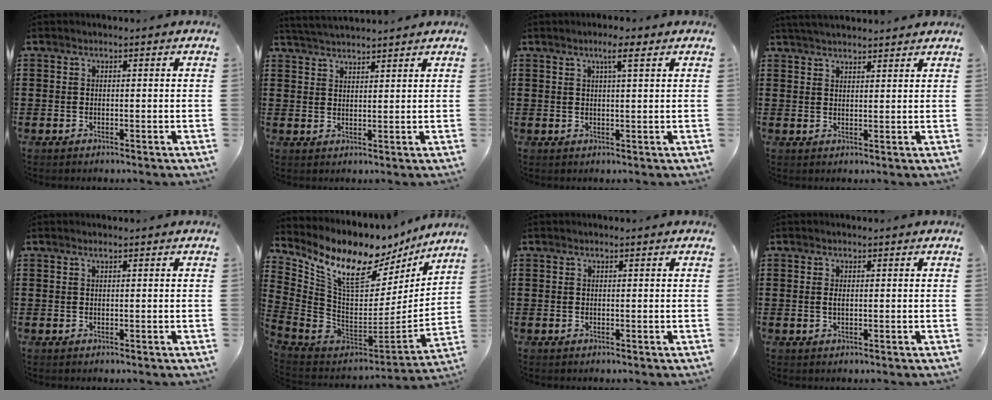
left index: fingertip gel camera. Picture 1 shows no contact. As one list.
[{"total": 2.9, "force": [2.9, -0.2, 0.3], "torque": [-0.015, -0.007, 0.055]}, {"total": 3.4, "force": [2.0, 0.3, 2.8], "torque": [-0.052, 0.001, 0.031]}, {"total": 2.9, "force": [2.9, 0.0, 0.6], "torque": [-0.019, -0.002, 0.056]}, {"total": 0.5, "force": [0.3, 0.0, 0.4], "torque": [-0.007, -0.001, 0.006]}, {"total": 13.5, "force": [8.8, 5.9, 8.4], "torque": [-0.170, -0.062, 0.151]}, {"total": 0.0}, {"total": 1.1, "force": [0.1, 0.4, 1.0], "torque": [-0.022, 0.002, 0.002]}]